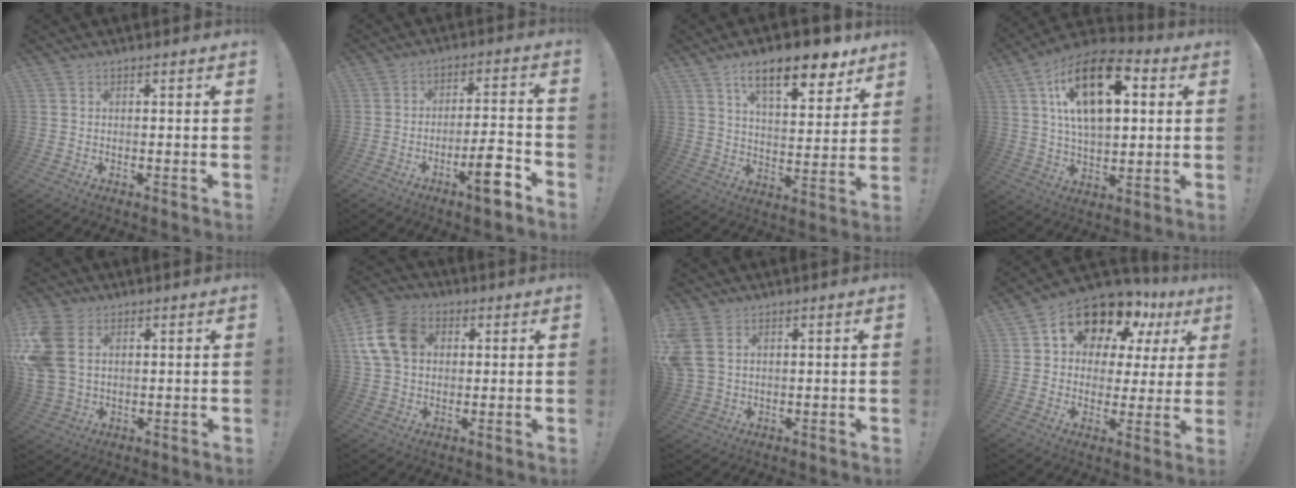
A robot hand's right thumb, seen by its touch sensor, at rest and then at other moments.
{"total": 9.6, "force": [-5.7, 2.1, 7.4], "torque": [-0.092, 0.026, -0.100]}
{"total": 15.8, "force": [10.0, 5.2, 11.1], "torque": [-0.161, -0.060, 0.161]}
{"total": 20.2, "force": [6.5, 11.1, 15.5], "torque": [-0.260, -0.016, 0.105]}
{"total": 13.1, "force": [3.8, 9.0, 8.7], "torque": [-0.188, -0.009, 0.075]}
{"total": 13.8, "force": [3.6, 10.6, 8.2], "torque": [-0.158, 0.002, 0.074]}
{"total": 8.9, "force": [3.3, 6.0, 5.6], "torque": [-0.130, -0.007, 0.069]}
{"total": 13.3, "force": [9.4, 7.3, 5.9], "torque": [-0.091, -0.077, 0.164]}